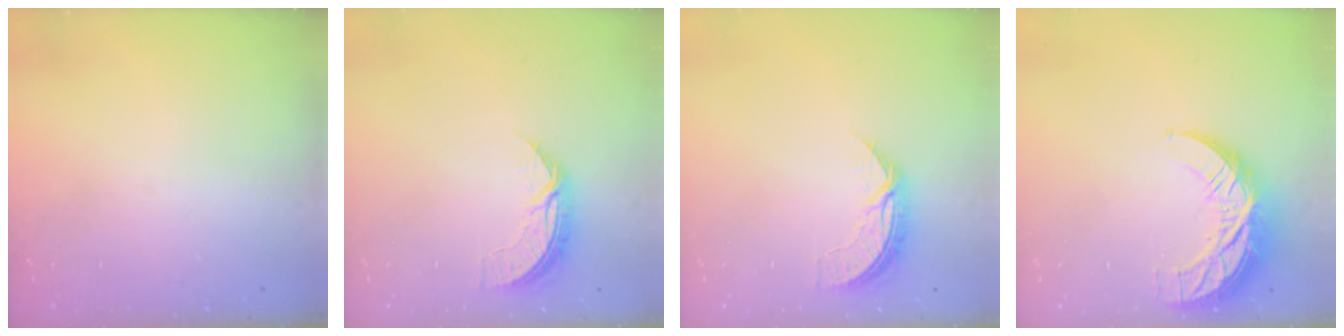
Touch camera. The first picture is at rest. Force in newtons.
{"total": 6.7, "press": 6.7, "slide": 0.2}
{"total": 6.7, "press": 6.7, "slide": 0.2}
{"total": 11.8, "press": 11.8, "slide": 0.8}